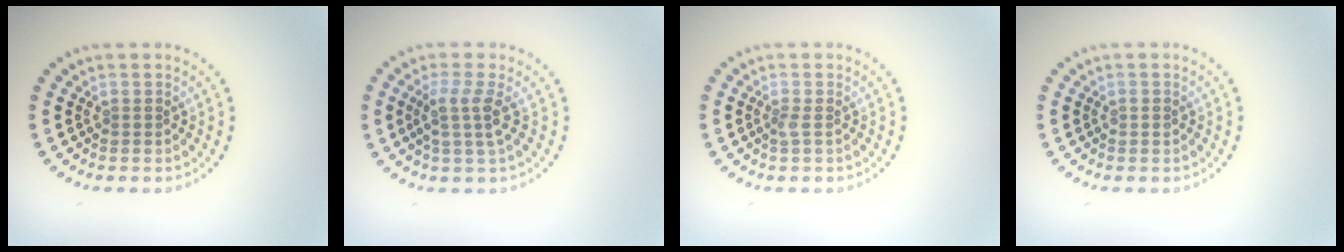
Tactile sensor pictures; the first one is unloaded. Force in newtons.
{"total": 2.7, "press": 2.1, "slide": 1.7}
{"total": 0.6, "press": 0.5, "slide": 0.4}
{"total": 0.6, "press": 0.6, "slide": 0.1}